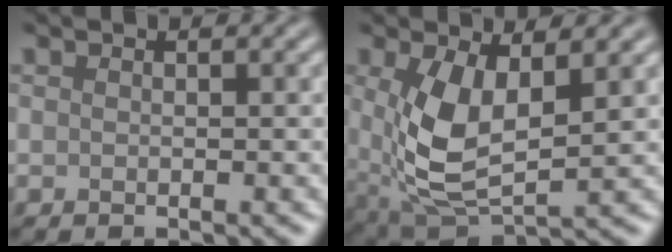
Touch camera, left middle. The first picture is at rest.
{"total": 6.8, "force": [1.0, 3.3, 5.9], "torque": [-0.135, -0.013, 0.024]}